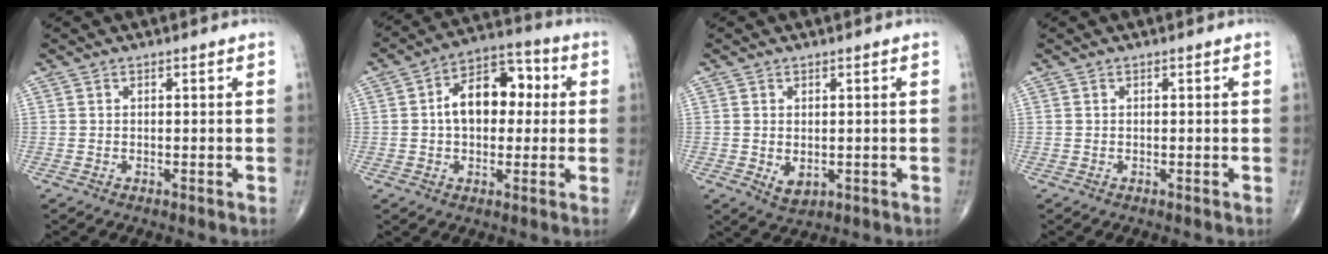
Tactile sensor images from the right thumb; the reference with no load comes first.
{"total": 12.5, "force": [1.2, 8.1, 9.4], "torque": [-0.117, 0.037, 0.011]}
{"total": 3.2, "force": [-0.4, 2.2, 2.3], "torque": [-0.028, -0.004, 0.006]}
{"total": 0.0}